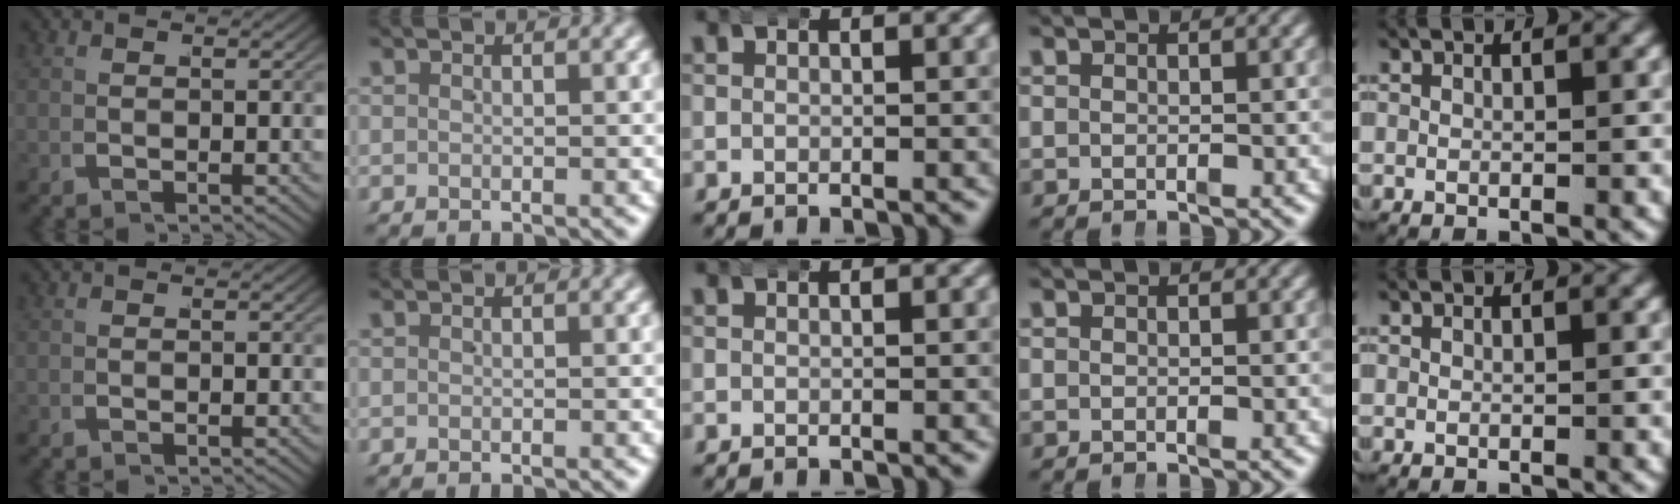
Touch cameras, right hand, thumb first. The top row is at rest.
{}